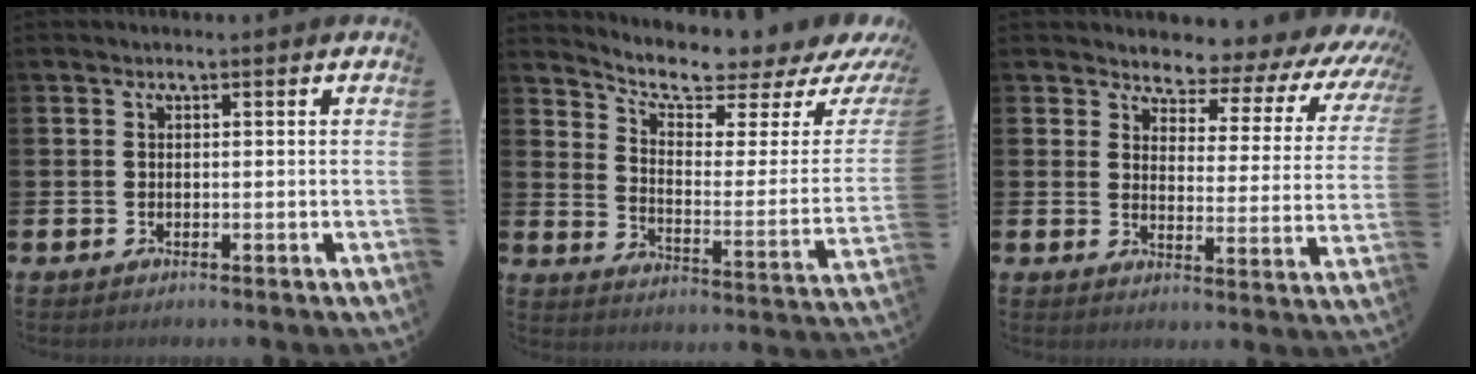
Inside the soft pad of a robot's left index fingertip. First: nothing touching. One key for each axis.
{"total": 6.5, "fx": 6.0, "fy": 1.0, "fz": 2.3, "tx": -0.053, "ty": -0.067, "tz": 0.091}
{"total": 3.4, "fx": 2.9, "fy": 1.6, "fz": 0.5, "tx": -0.015, "ty": -0.042, "tz": 0.035}